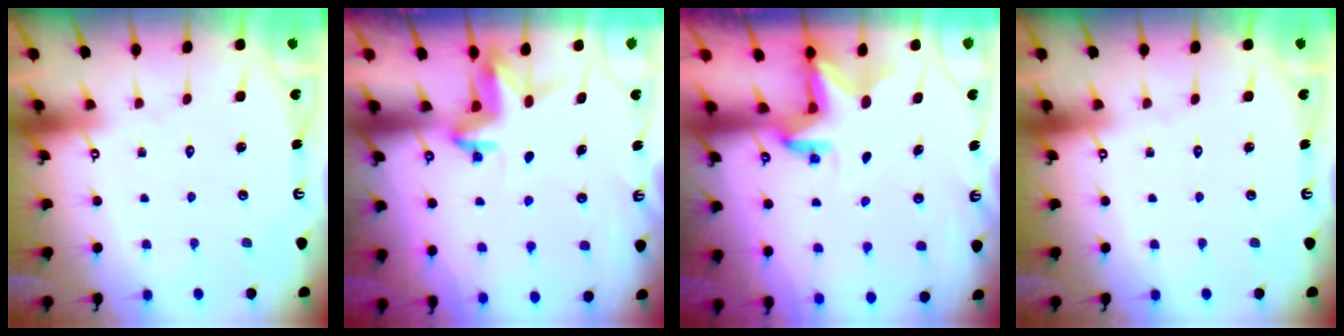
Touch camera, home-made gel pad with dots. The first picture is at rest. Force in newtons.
{"total": 3.3, "press": 3.3, "slide": 0.4}
{"total": 2.8, "press": 2.8, "slide": 0.3}
{"total": 0.0}